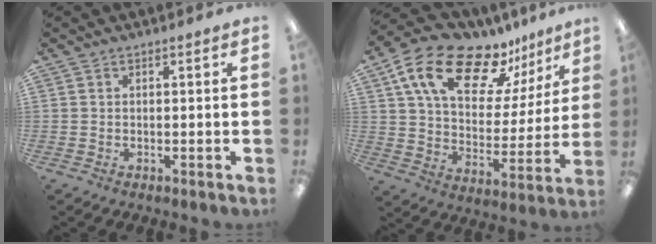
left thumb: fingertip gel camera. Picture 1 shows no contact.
{"total": 19.2, "force": [13.3, 9.2, 10.3], "torque": [-0.184, -0.077, 0.234]}